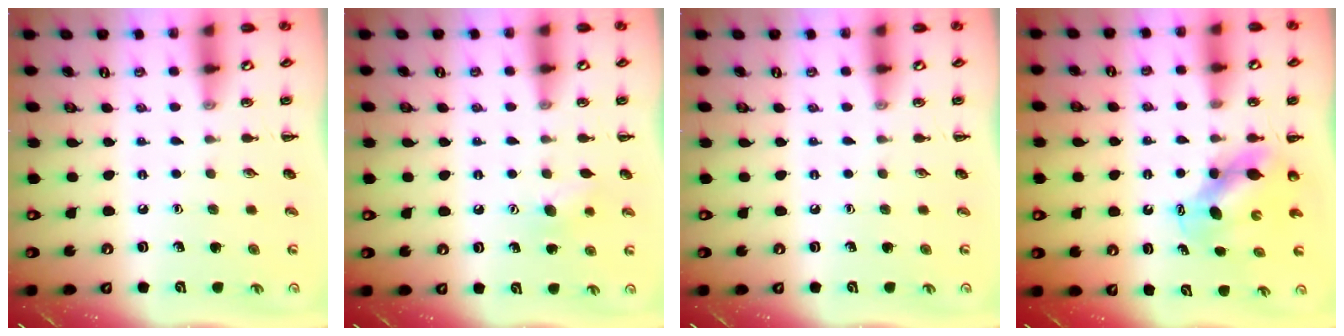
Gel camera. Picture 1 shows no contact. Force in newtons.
{"total": 7.5, "press": 7.3, "slide": 1.6}
{"total": 0.0}
{"total": 7.0, "press": 6.9, "slide": 1.2}